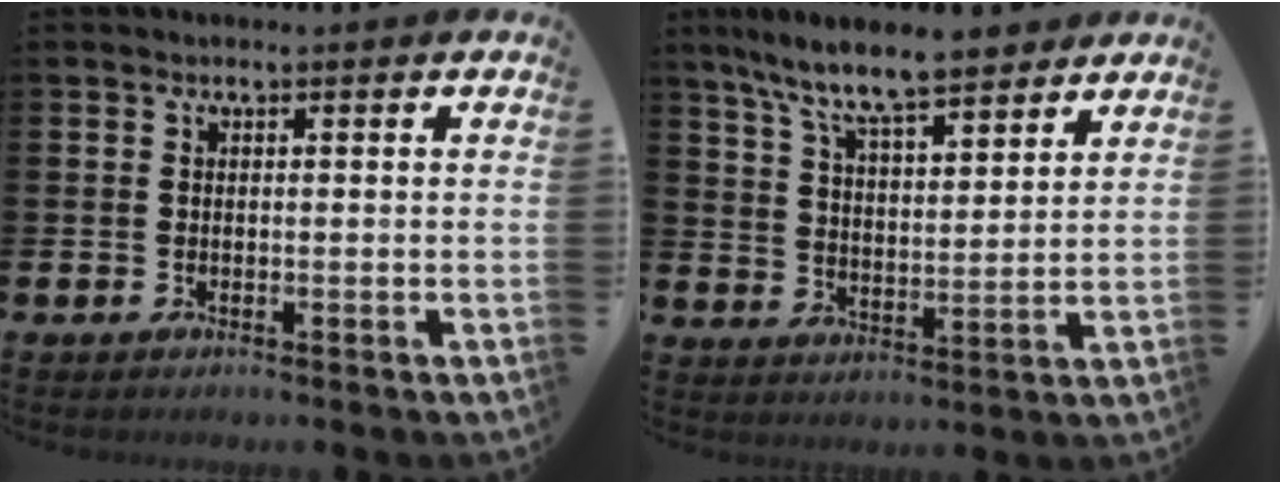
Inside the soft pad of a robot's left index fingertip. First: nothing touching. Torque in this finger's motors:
{"motor_torque": [0.90, -1.24, 1.05, 0.21]}